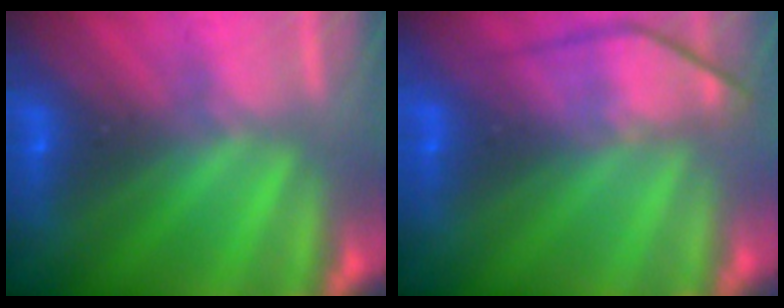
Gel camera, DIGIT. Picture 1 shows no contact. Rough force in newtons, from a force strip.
{"total": 4.4}